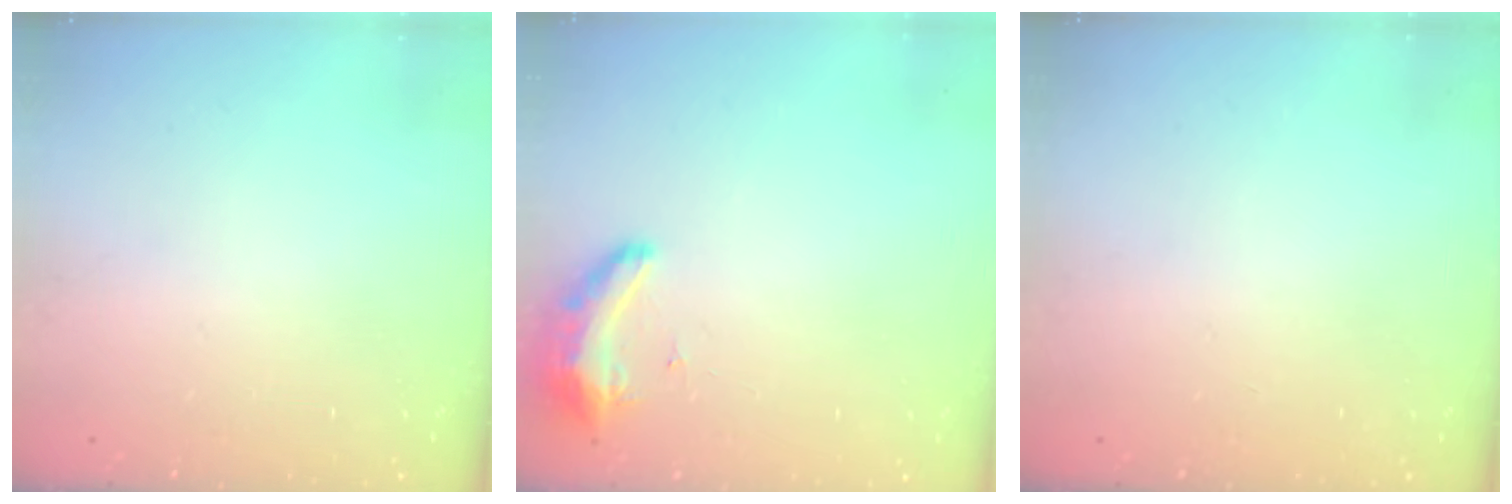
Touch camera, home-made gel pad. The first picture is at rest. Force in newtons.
{"total": 11.5, "press": 9.6, "slide": 6.3}
{"total": 0.0}